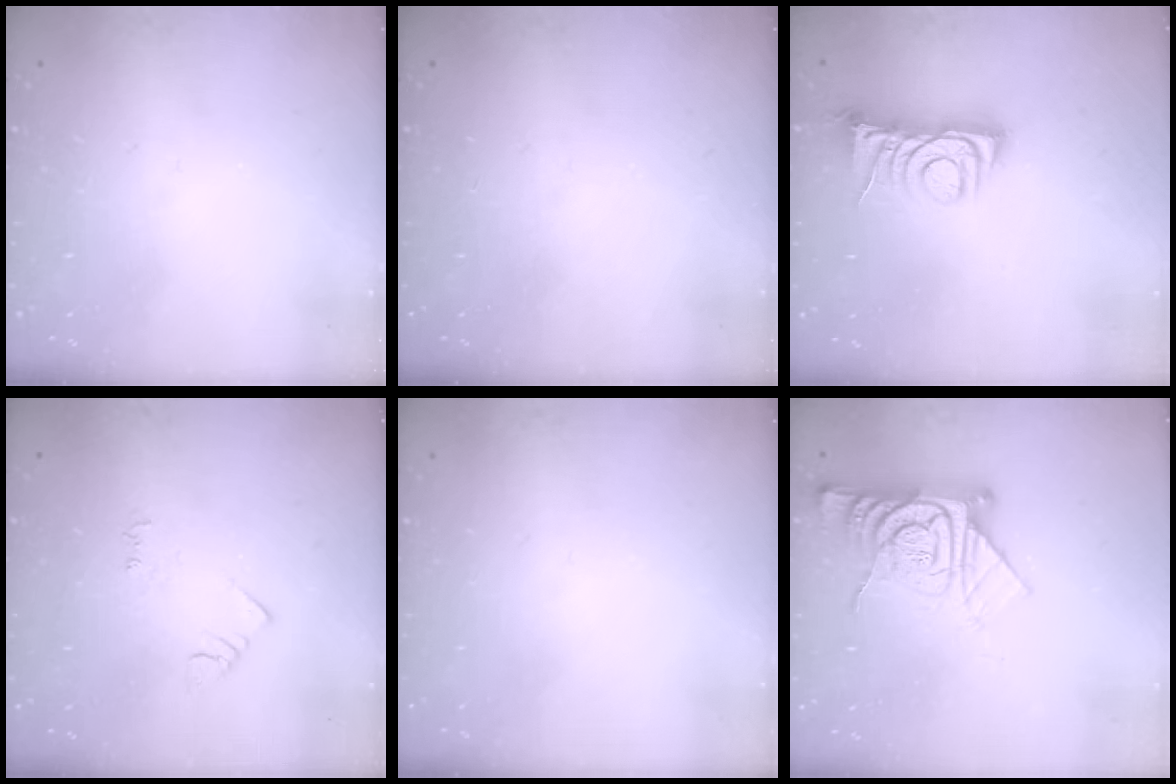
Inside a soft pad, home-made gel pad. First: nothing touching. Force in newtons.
{"total": 0.0}
{"total": 7.1, "press": 7.0, "slide": 1.0}
{"total": 4.2, "press": 4.1, "slide": 0.6}
{"total": 0.0}
{"total": 14.6, "press": 14.5, "slide": 1.4}